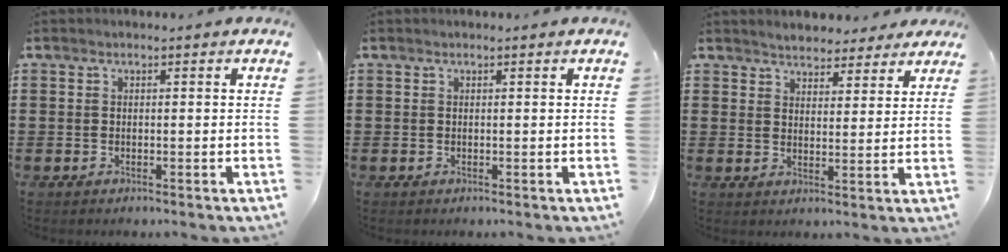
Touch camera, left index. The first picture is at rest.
{"total": 0.0}
{"total": 3.7, "force": [3.6, 0.9, 0.0], "torque": [-0.014, -0.007, 0.067]}